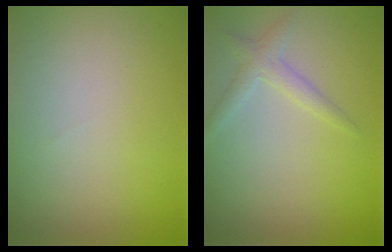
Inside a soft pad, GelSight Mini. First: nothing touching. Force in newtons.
{"total": 1.7, "press": 1.7, "slide": 0.0}